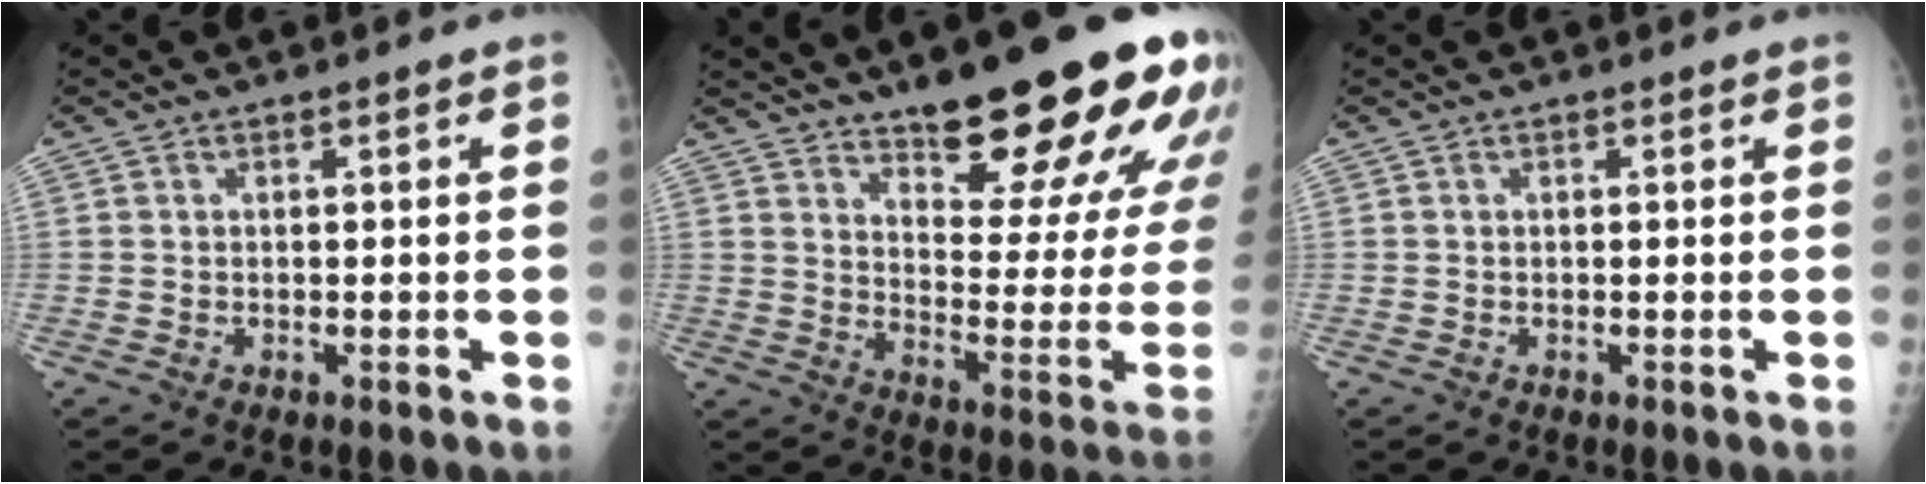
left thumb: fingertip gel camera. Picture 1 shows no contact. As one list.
[{"total": 24.9, "force": [15.6, 6.8, 18.1], "torque": [-0.207, -0.077, 0.224]}, {"total": 0.0}]